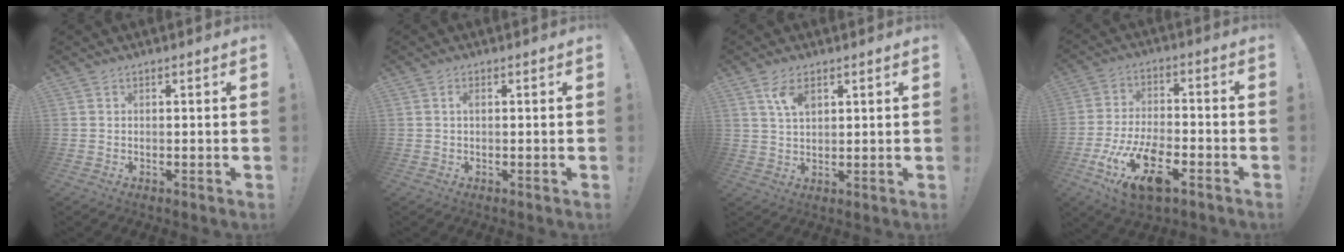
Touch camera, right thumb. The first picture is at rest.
{"total": 1.0, "force": [0.0, 0.5, 0.8], "torque": [-0.012, 0.002, -0.002]}
{"total": 5.7, "force": [2.7, 3.1, 4.0], "torque": [-0.062, -0.008, 0.047]}
{"total": 16.0, "force": [-8.0, 7.4, 11.7], "torque": [-0.208, 0.037, -0.133]}